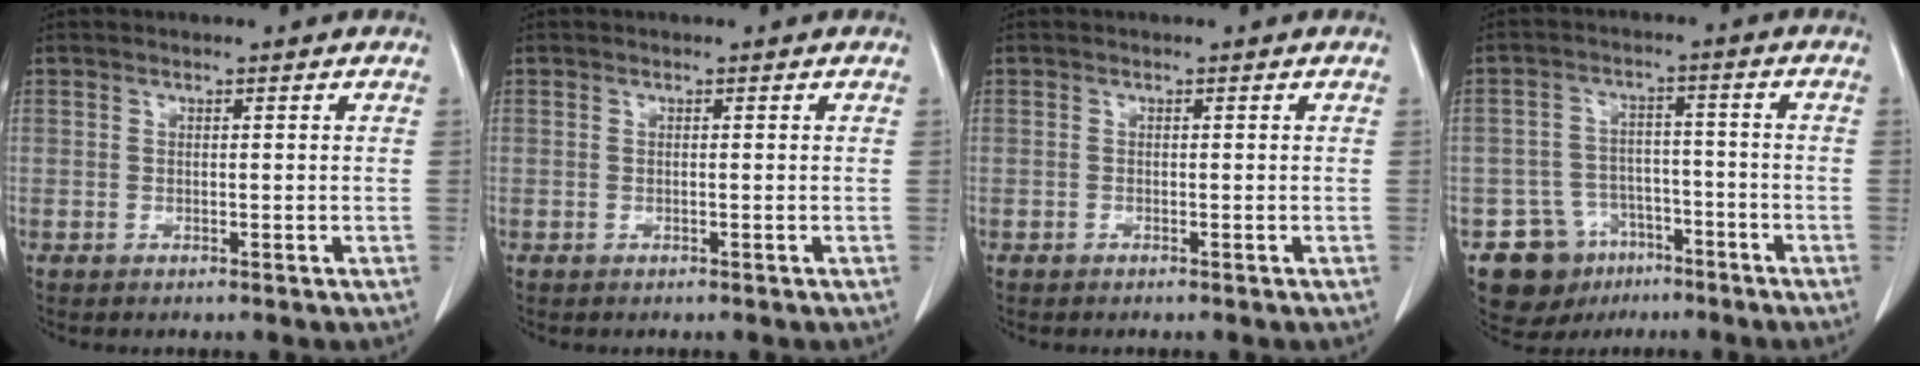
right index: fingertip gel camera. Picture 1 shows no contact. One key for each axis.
{"total": 0.0}
{"total": 0.0}
{"total": 9.3, "fx": -5.5, "fy": 7.3, "fz": 1.7, "tx": -0.029, "ty": 0.026, "tz": -0.077}